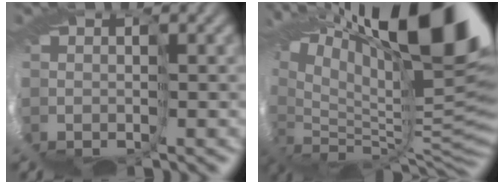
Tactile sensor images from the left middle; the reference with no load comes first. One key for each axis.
{"total": 14.3, "fx": 11.1, "fy": -0.2, "fz": 9.1, "tx": -0.164, "ty": 0.026, "tz": 0.215}